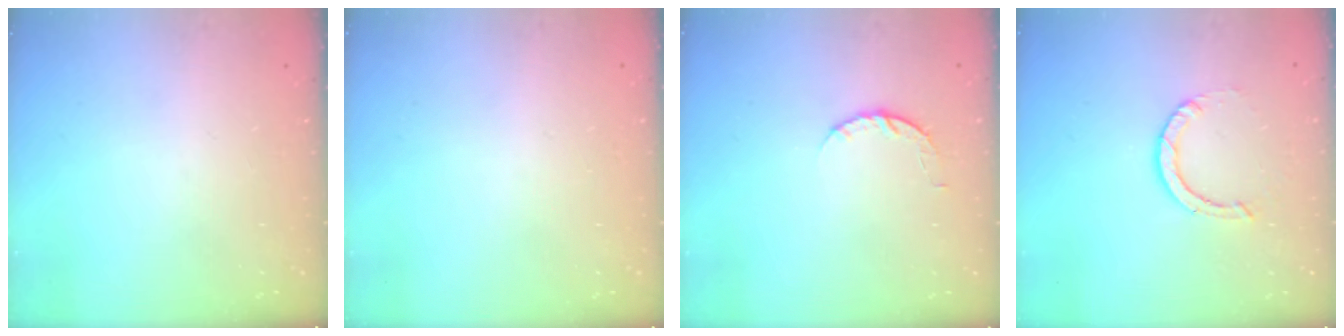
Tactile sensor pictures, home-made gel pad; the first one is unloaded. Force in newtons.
{"total": 2.7, "press": 2.7, "slide": 0.2}
{"total": 3.9, "press": 3.9, "slide": 0.6}
{"total": 3.6, "press": 3.6, "slide": 0.3}